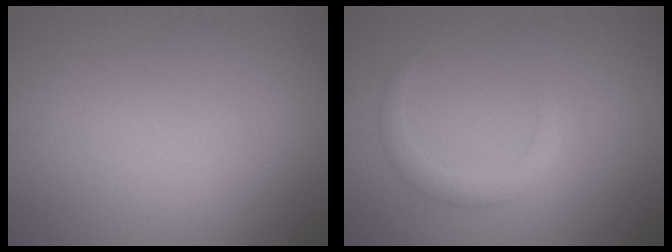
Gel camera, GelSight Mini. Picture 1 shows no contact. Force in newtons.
{"total": 2.1, "press": 2.0, "slide": 0.2}